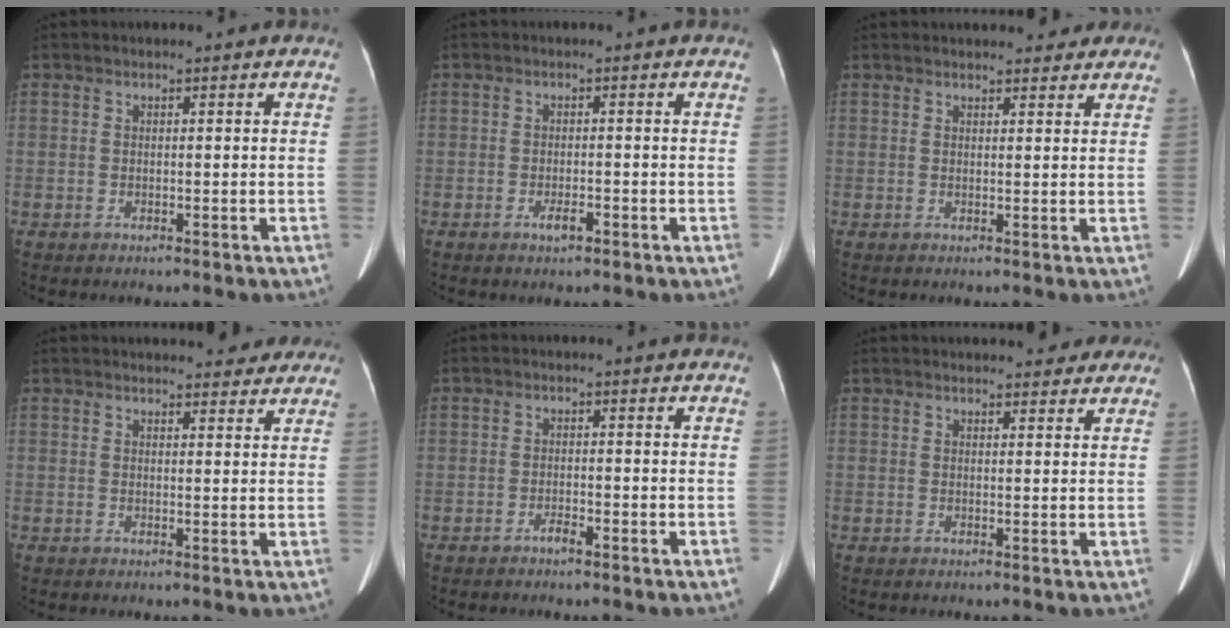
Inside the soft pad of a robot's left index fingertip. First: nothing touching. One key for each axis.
{"total": 1.8, "fx": -1.1, "fy": 0.5, "fz": 1.4, "tx": -0.025, "ty": -0.001, "tz": -0.015}
{"total": 7.5, "fx": 6.7, "fy": 2.6, "fz": 2.4, "tx": -0.016, "ty": 0.015, "tz": 0.074}
{"total": 9.8, "fx": 8.9, "fy": 2.9, "fz": 3.0, "tx": -0.016, "ty": 0.009, "tz": 0.093}
{"total": 1.3, "fx": -1.0, "fy": 0.2, "fz": 0.8, "tx": -0.015, "ty": 0.001, "tz": -0.017}
{"total": 7.9, "fx": 7.0, "fy": 2.5, "fz": 2.6, "tx": -0.020, "ty": 0.012, "tz": 0.077}